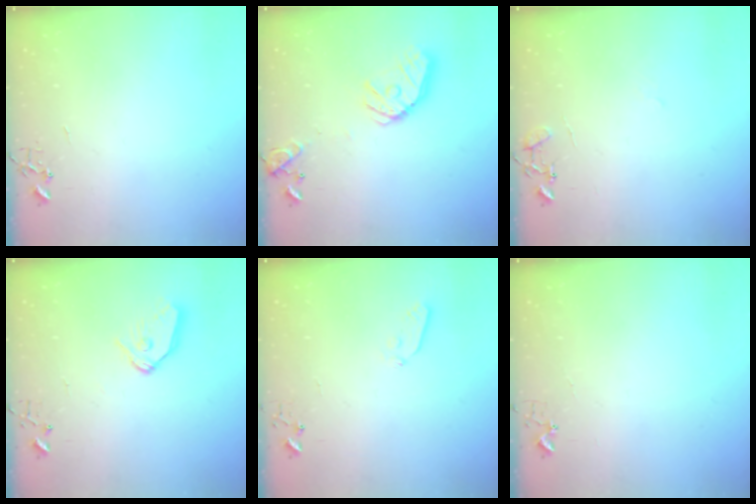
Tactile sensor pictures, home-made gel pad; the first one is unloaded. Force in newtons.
{"total": 15.8, "press": 15.5, "slide": 2.5}
{"total": 8.7, "press": 8.7, "slide": 0.8}
{"total": 9.9, "press": 9.8, "slide": 1.2}
{"total": 3.5, "press": 3.3, "slide": 1.0}
{"total": 3.7, "press": 3.6, "slide": 0.5}